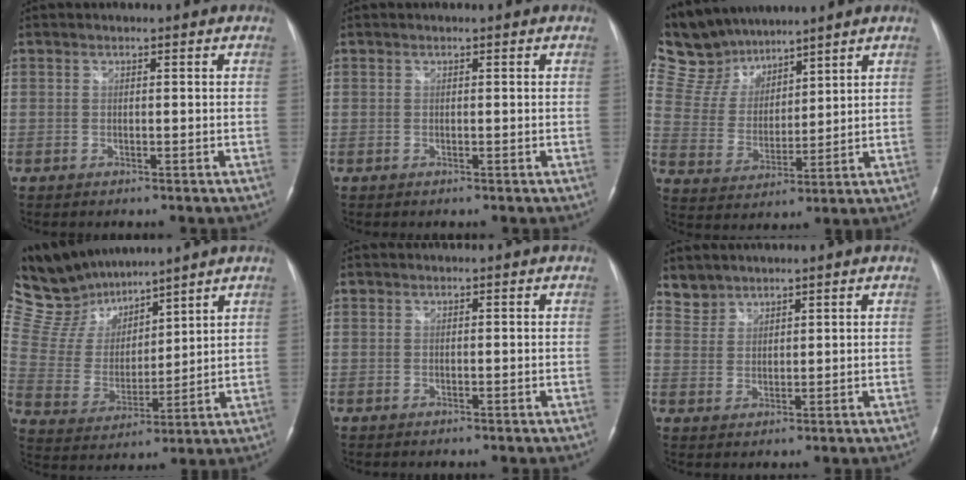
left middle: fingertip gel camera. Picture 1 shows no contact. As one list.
[{"total": 0.0}, {"total": 10.5, "force": [9.7, 3.8, 1.5], "torque": [-0.051, 0.021, 0.201]}, {"total": 13.3, "force": [12.1, 3.8, 3.8], "torque": [-0.096, 0.018, 0.243]}, {"total": 0.0}, {"total": 3.2, "force": [2.8, 1.3, -0.6], "torque": [0.018, 0.009, 0.057]}]